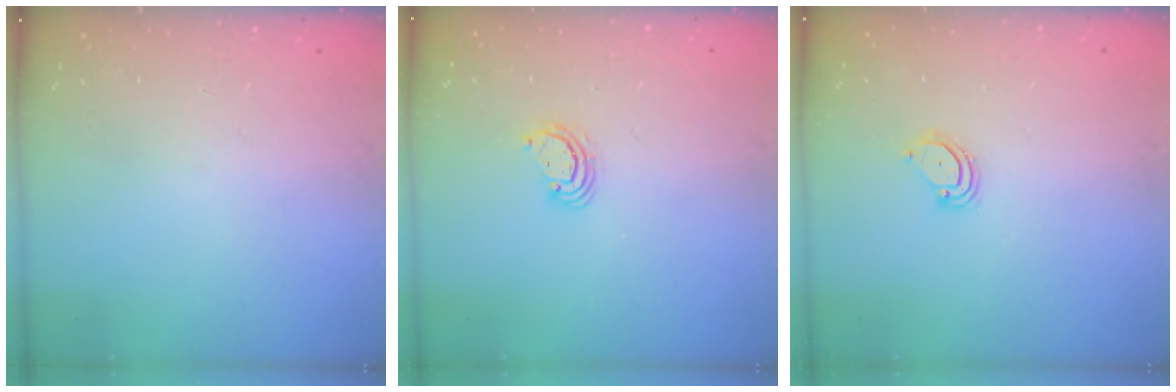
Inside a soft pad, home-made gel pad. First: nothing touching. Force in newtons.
{"total": 3.1, "press": 3.1, "slide": 0.3}
{"total": 4.0, "press": 4.0, "slide": 0.3}